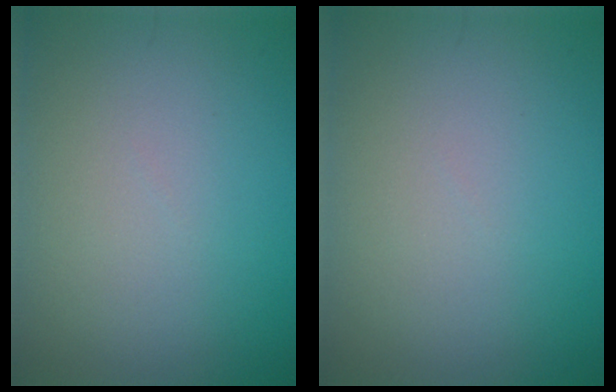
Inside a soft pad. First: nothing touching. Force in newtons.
{"total": 0.0}